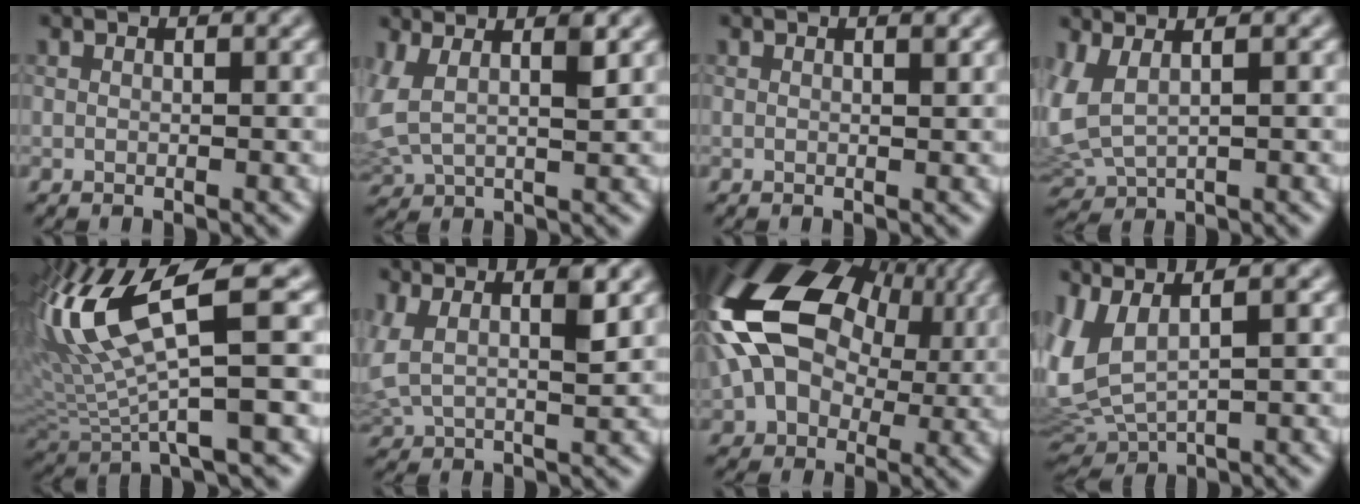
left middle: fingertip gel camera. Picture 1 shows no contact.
{"total": 3.7, "force": [1.3, 1.5, 3.1], "torque": [-0.094, 0.007, 0.038]}
{"total": 0.9, "force": [0.5, 0.3, 0.7], "torque": [0.000, 0.006, 0.000]}
{"total": 3.0, "force": [0.3, 1.3, 2.7], "torque": [-0.093, 0.006, 0.020]}
{"total": 10.5, "force": [2.3, 2.1, 10.0], "torque": [-0.206, 0.017, 0.059]}
{"total": 3.9, "force": [1.9, 1.3, 3.2], "torque": [-0.085, 0.009, 0.050]}
{"total": 15.3, "force": [1.8, 10.9, 10.5], "torque": [-0.206, 0.018, 0.041]}
{"total": 4.9, "force": [0.8, 1.7, 4.5], "torque": [-0.126, 0.005, 0.030]}